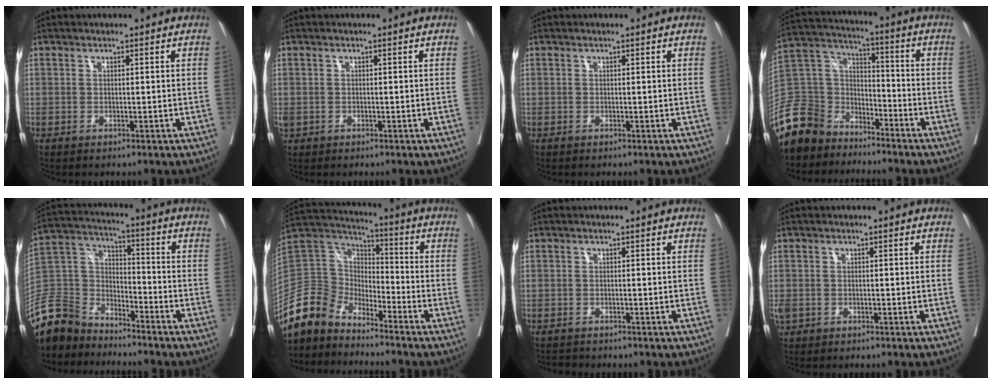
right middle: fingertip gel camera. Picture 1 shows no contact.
{"total": 1.5, "force": [-0.4, 1.2, 0.8], "torque": [-0.024, 0.003, -0.003]}
{"total": 0.0}
{"total": 16.1, "force": [-13.1, 8.5, 4.0], "torque": [-0.110, 0.031, -0.250]}
{"total": 13.0, "force": [-11.6, 5.1, 2.8], "torque": [-0.067, 0.019, -0.231]}
{"total": 12.1, "force": [-11.0, 4.6, 2.5], "torque": [-0.065, 0.036, -0.224]}
{"total": 1.4, "force": [-1.3, 0.4, -0.1], "torque": [-0.004, -0.005, -0.022]}
{"total": 2.4, "force": [-0.9, 1.8, 1.2], "torque": [-0.036, 0.000, -0.012]}